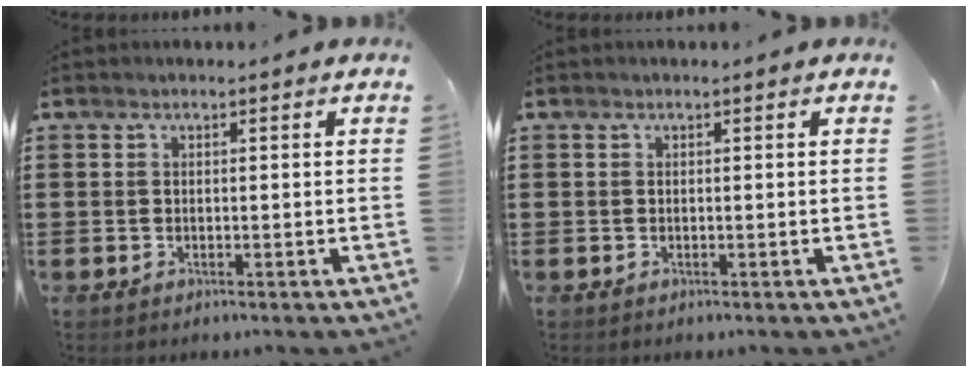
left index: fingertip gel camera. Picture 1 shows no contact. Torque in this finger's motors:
{"motor_torque": [0.00, 0.00, -0.01, 0.00]}